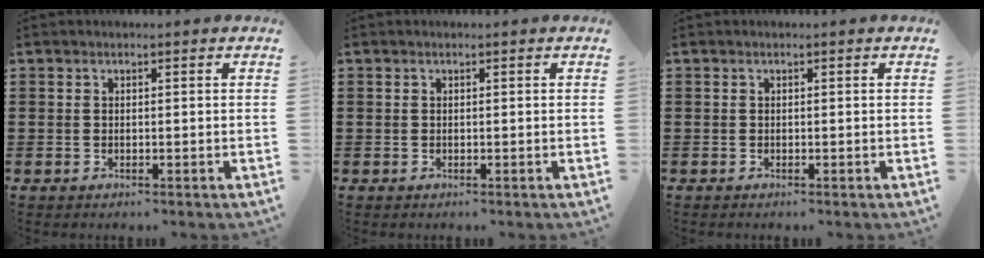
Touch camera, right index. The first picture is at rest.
{"total": 0.0}
{"total": 0.0}